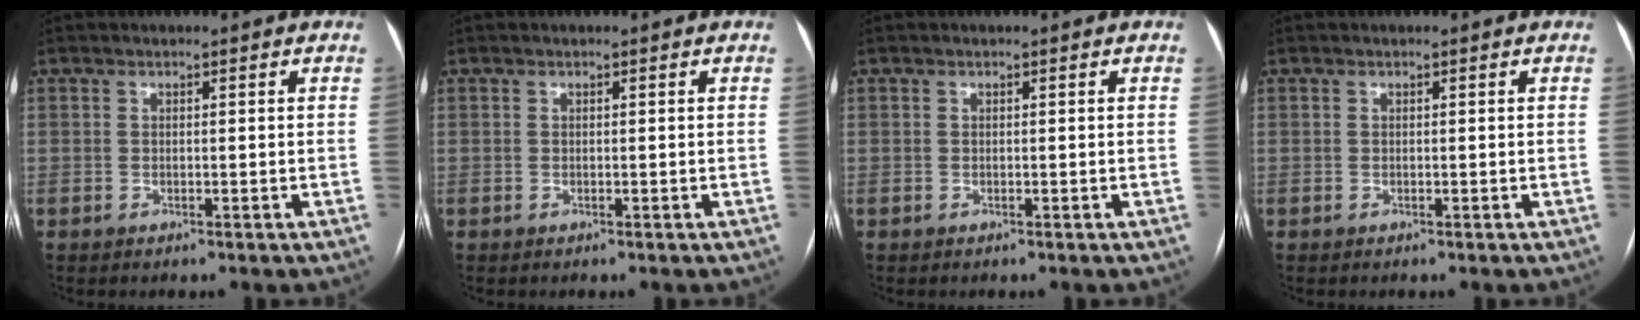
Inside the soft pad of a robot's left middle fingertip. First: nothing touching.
{"total": 0.0}
{"total": 0.0}
{"total": 0.0}